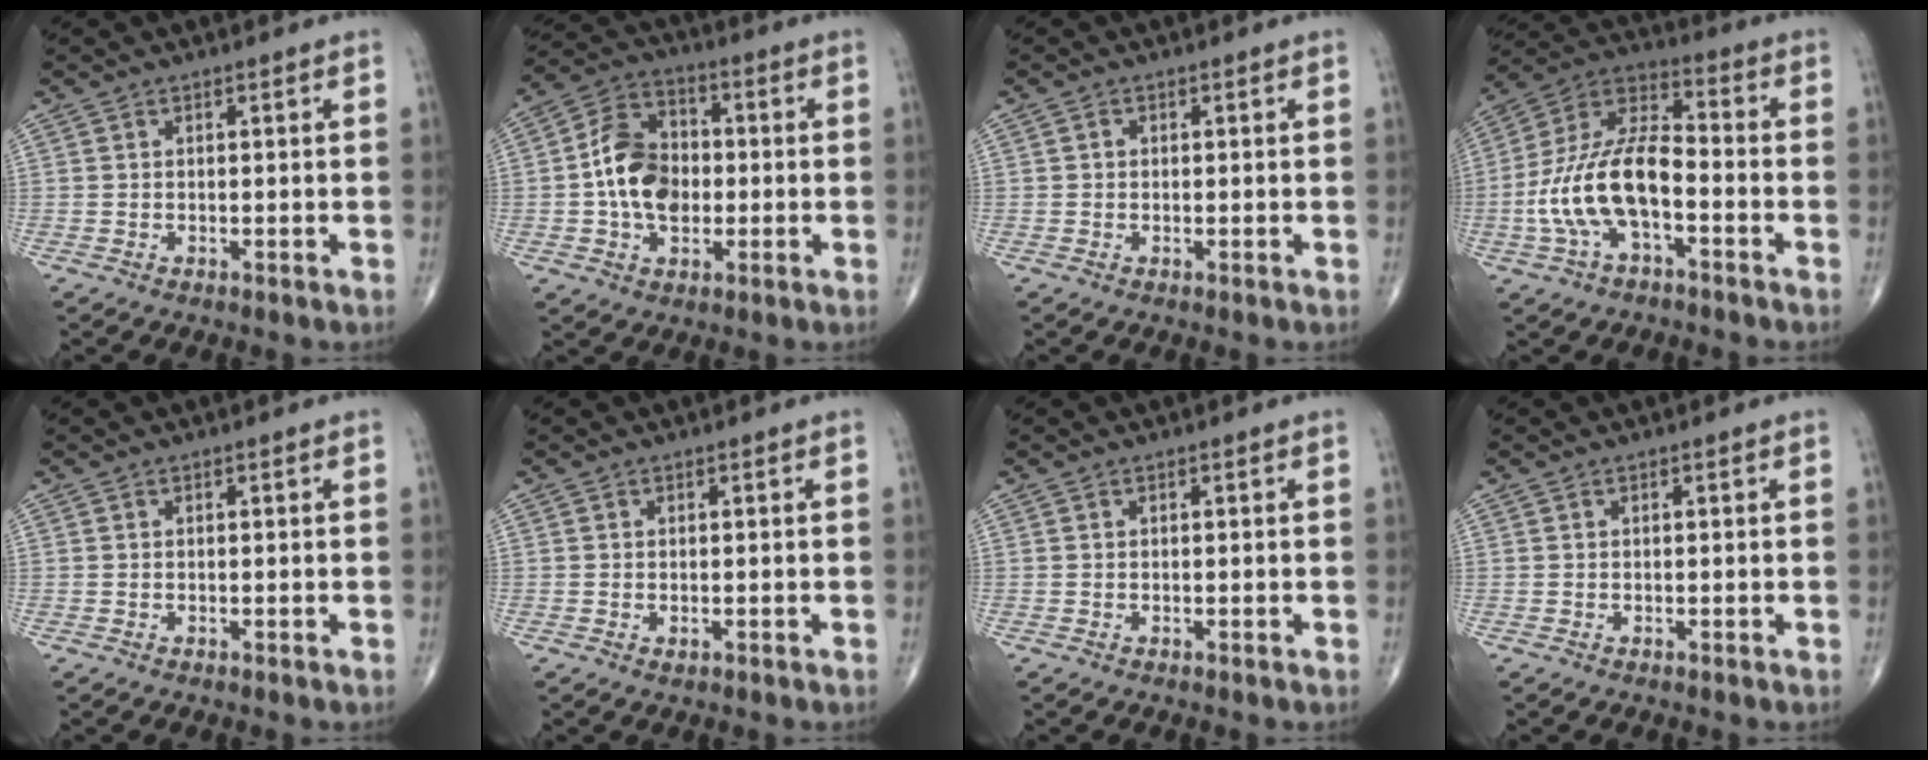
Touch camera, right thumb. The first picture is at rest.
{"total": 12.3, "force": [-0.9, 8.6, 8.7], "torque": [-0.134, 0.025, -0.024]}
{"total": 0.7, "force": [0.0, 0.7, 0.3], "torque": [-0.001, 0.002, -0.001]}
{"total": 16.0, "force": [-4.2, 7.6, 13.5], "torque": [-0.270, 0.046, -0.080]}
{"total": 0.0}
{"total": 0.7, "force": [-0.2, 0.4, 0.5], "torque": [-0.009, -0.002, -0.001]}
{"total": 0.0}
{"total": 0.0}